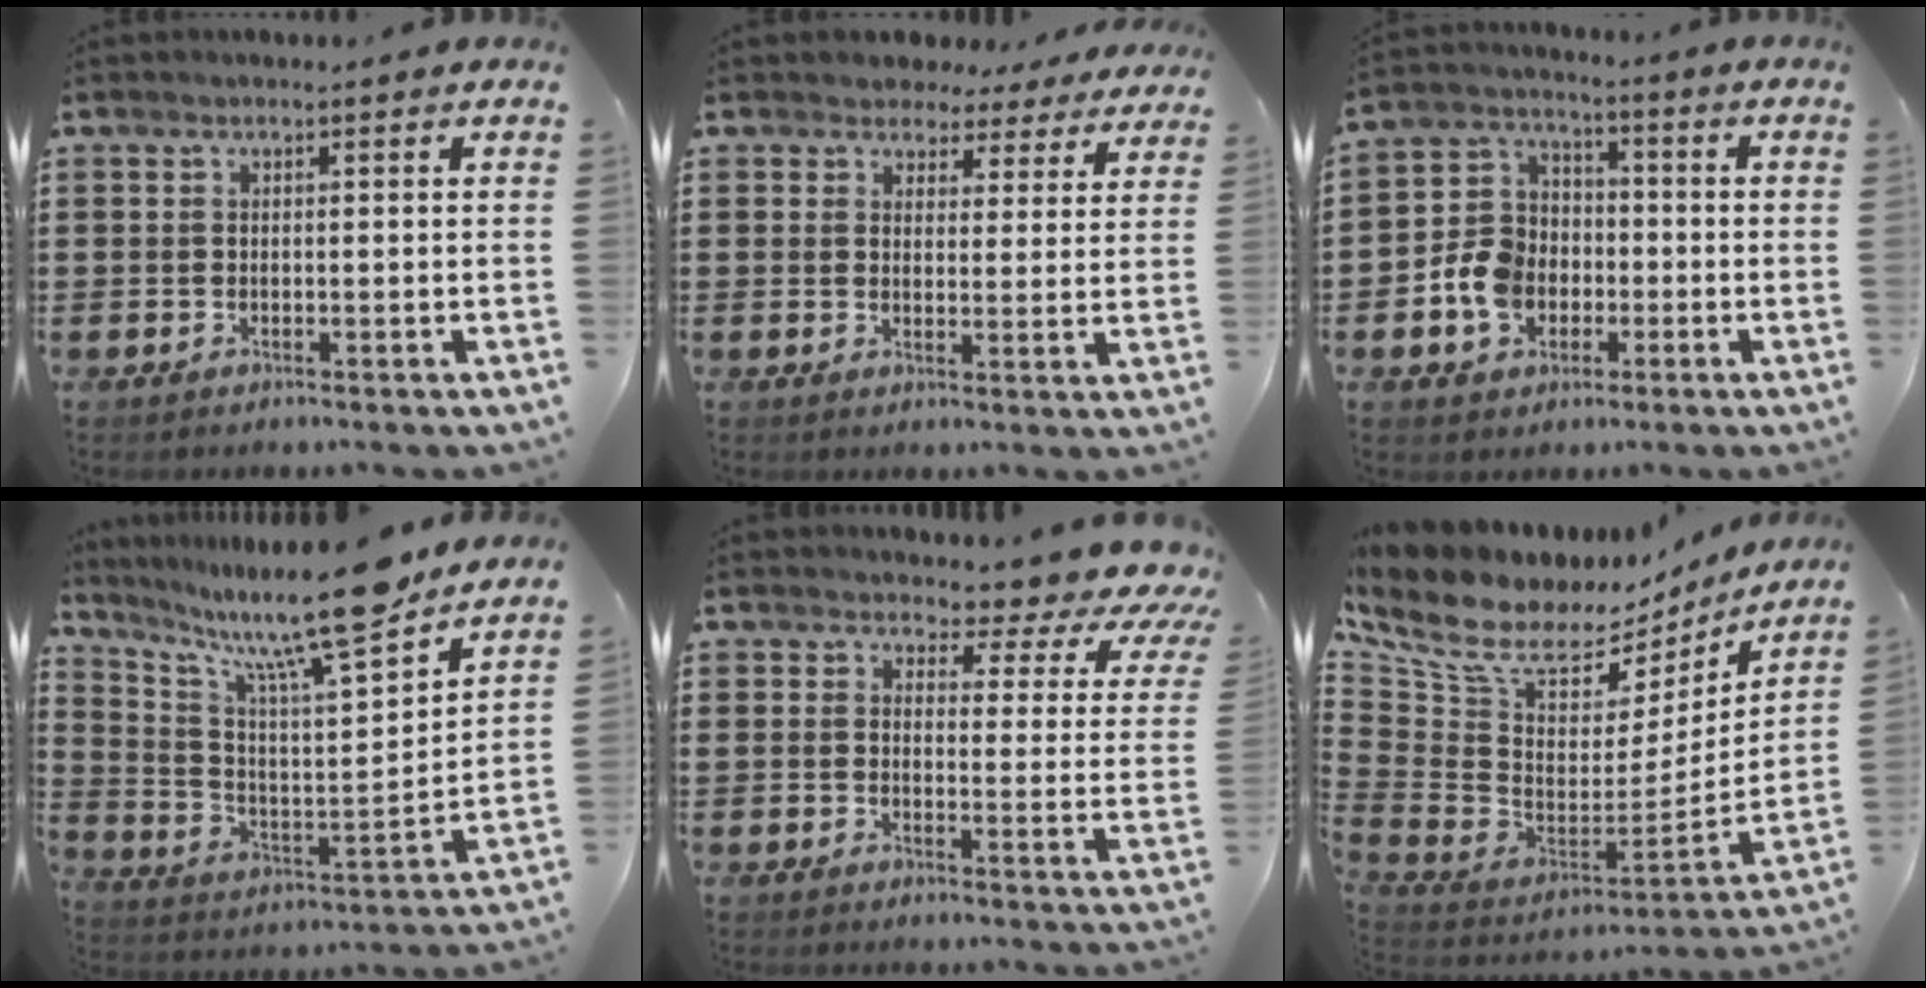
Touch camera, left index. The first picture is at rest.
{"total": 4.0, "force": [3.6, 1.8, 0.3], "torque": [-0.019, -0.012, 0.062]}
{"total": 8.0, "force": [-2.2, 6.8, 3.7], "torque": [-0.104, 0.022, -0.043]}
{"total": 14.6, "force": [11.8, 1.3, 8.4], "torque": [-0.174, -0.072, 0.193]}
{"total": 4.3, "force": [3.6, 1.4, 1.9], "torque": [-0.050, -0.027, 0.055]}
{"total": 8.8, "force": [5.7, 4.7, 4.8], "torque": [-0.131, -0.046, 0.097]}